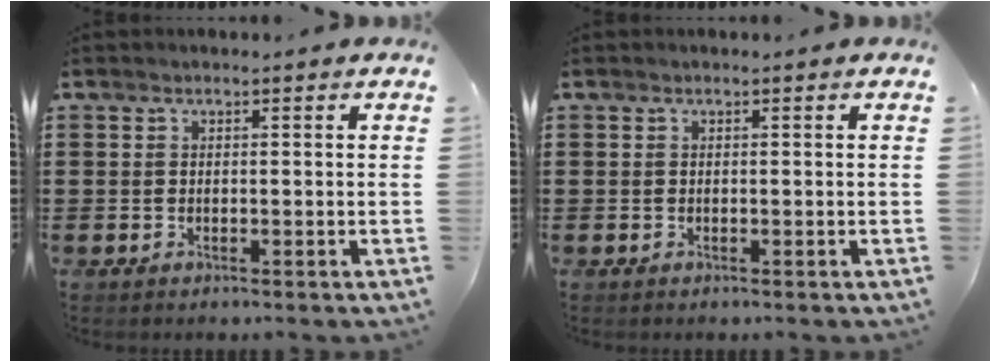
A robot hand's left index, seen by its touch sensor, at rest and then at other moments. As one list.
[{"total": 0.0}]